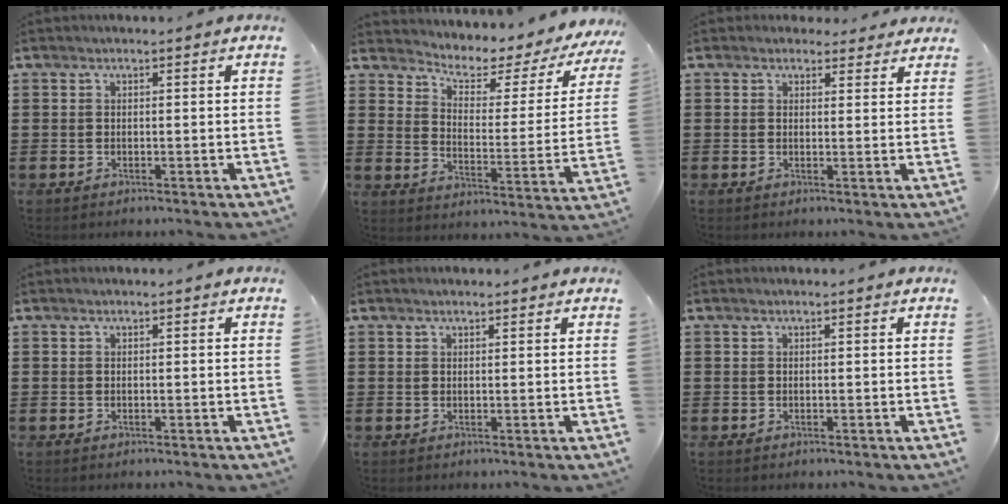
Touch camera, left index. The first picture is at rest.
{"total": 3.8, "force": [3.0, 1.5, 1.8], "torque": [-0.043, -0.032, 0.037]}
{"total": 2.2, "force": [1.9, 1.1, 0.3], "torque": [-0.004, 0.002, 0.034]}
{"total": 0.0}
{"total": 0.7, "force": [0.6, 0.3, 0.2], "torque": [-0.005, 0.002, 0.012]}
{"total": 0.0}